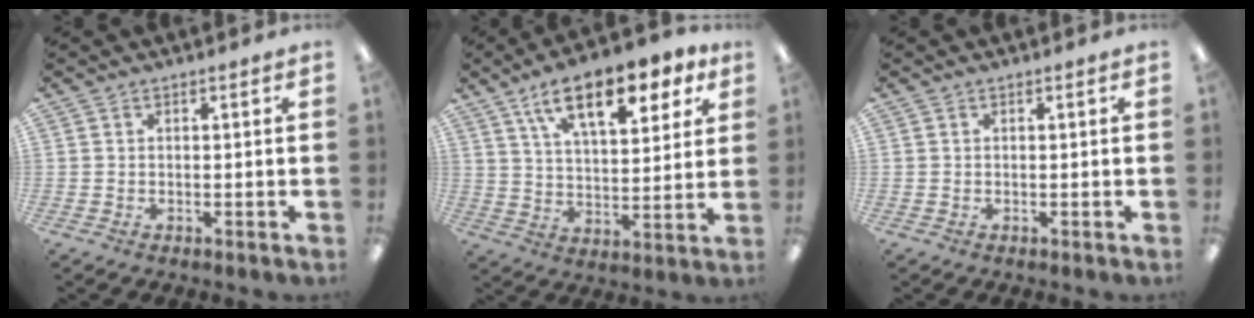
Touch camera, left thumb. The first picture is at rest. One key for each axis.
{"total": 15.8, "fx": 9.6, "fy": 6.6, "fz": 10.6, "tx": -0.159, "ty": -0.035, "tz": 0.160}
{"total": 0.0}